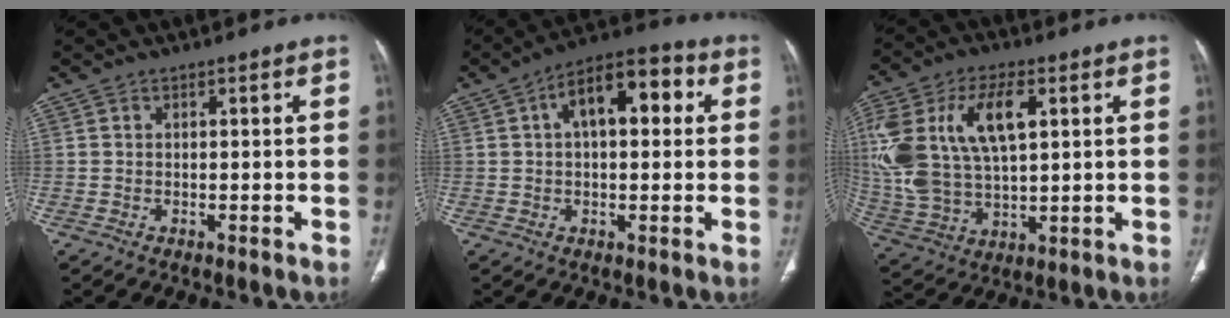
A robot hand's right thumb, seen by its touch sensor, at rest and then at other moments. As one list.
[{"total": 12.3, "force": [3.1, 6.3, 10.1], "torque": [-0.137, 0.032, 0.039]}, {"total": 21.8, "force": [5.9, 11.6, 17.5], "torque": [-0.378, 0.004, 0.115]}]